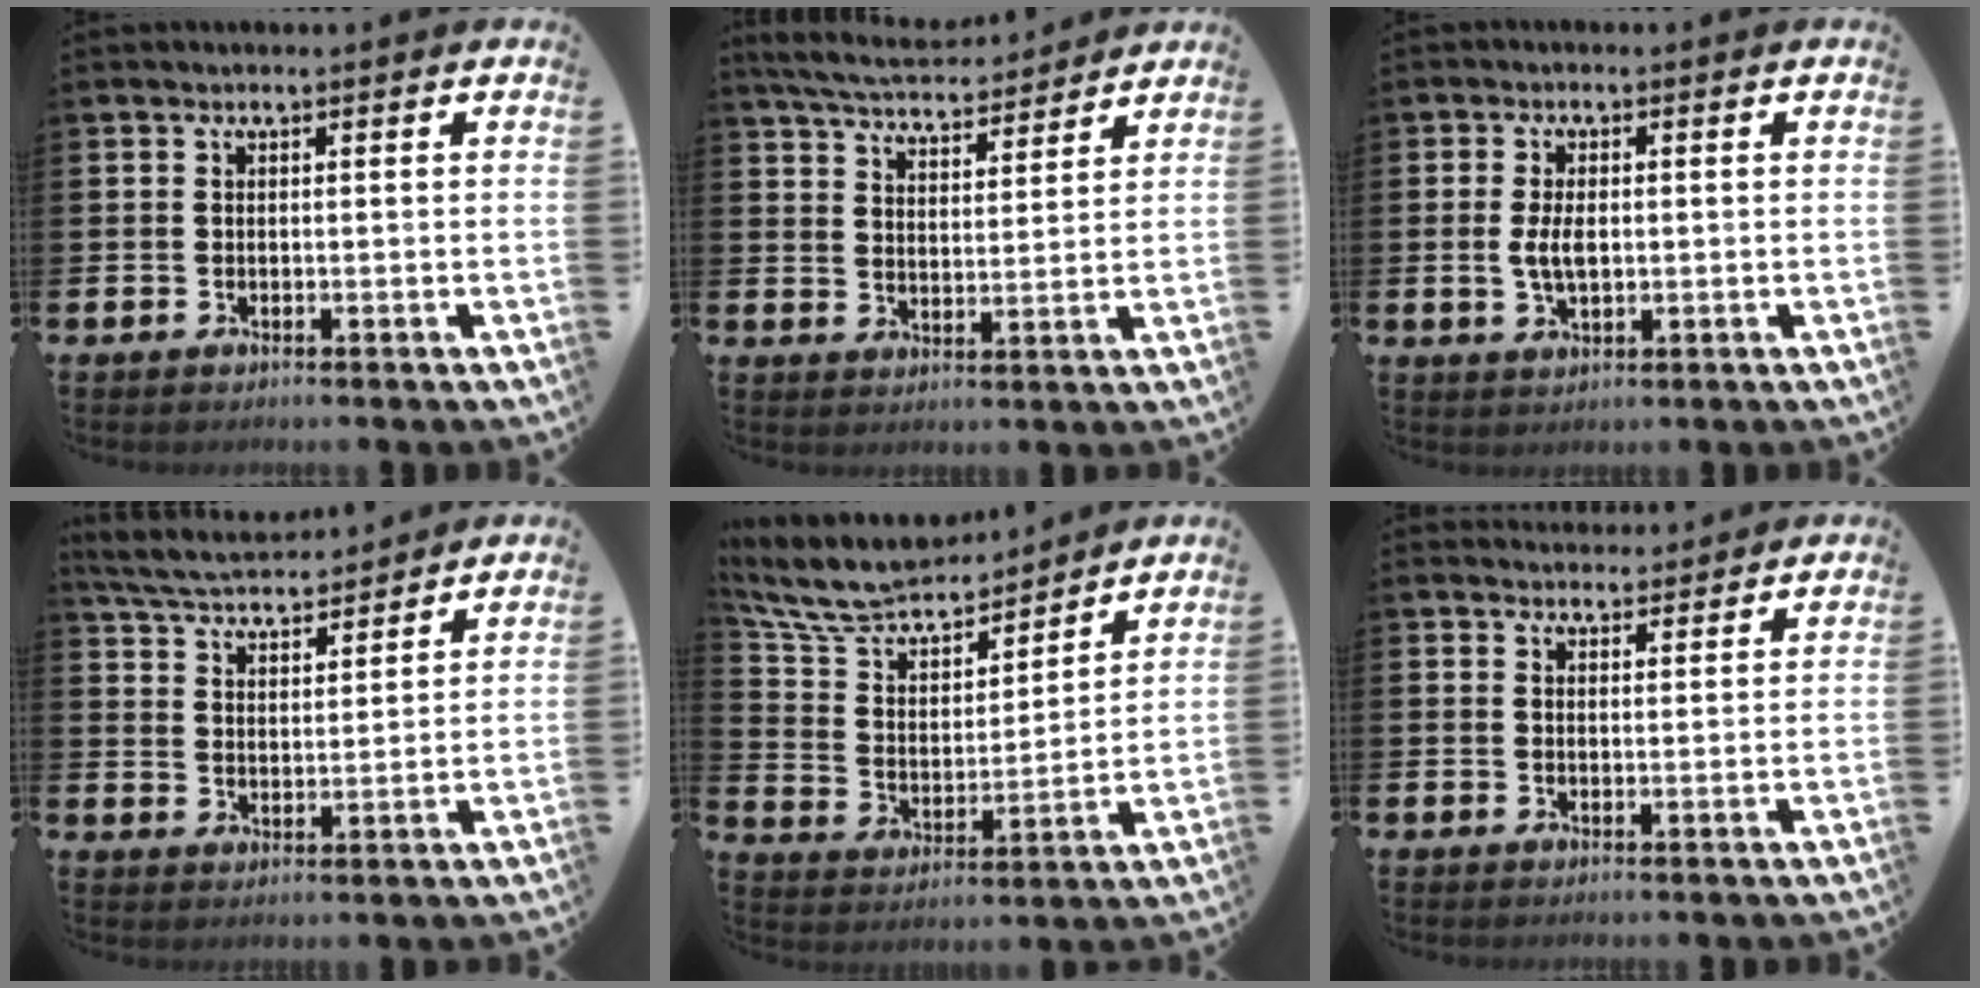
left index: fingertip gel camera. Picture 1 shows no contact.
{"total": 5.5, "force": [5.4, 0.8, 1.1], "torque": [-0.046, -0.031, 0.095]}
{"total": 3.8, "force": [0.1, 2.0, 3.3], "torque": [-0.057, -0.002, -0.006]}
{"total": 5.2, "force": [5.1, 0.7, 0.8], "torque": [-0.040, -0.031, 0.089]}
{"total": 10.0, "force": [9.2, 3.0, 2.7], "torque": [-0.106, -0.063, 0.162]}
{"total": 2.8, "force": [2.7, 0.7, -0.2], "torque": [0.007, -0.016, 0.047]}